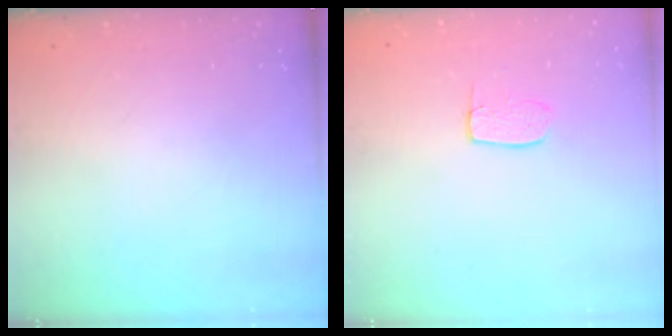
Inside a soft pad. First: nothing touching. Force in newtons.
{"total": 6.0, "press": 6.0, "slide": 0.4}